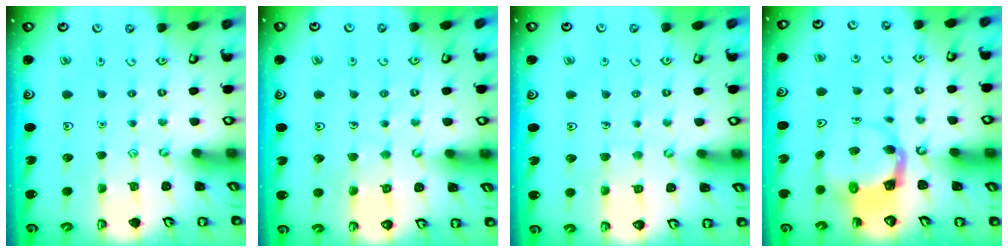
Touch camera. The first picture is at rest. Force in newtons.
{"total": 5.1, "press": 5.1, "slide": 0.4}
{"total": 4.3, "press": 4.3, "slide": 0.2}
{"total": 3.9, "press": 3.9, "slide": 0.5}